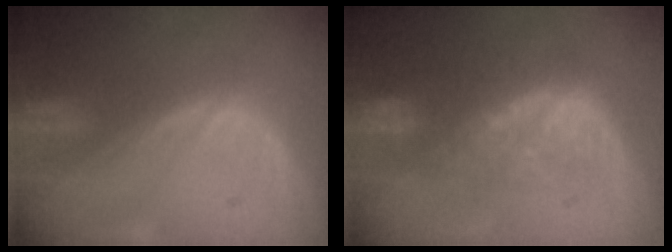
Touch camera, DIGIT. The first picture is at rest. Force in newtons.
{"total": 8.2, "press": 7.6, "slide": 3.1}